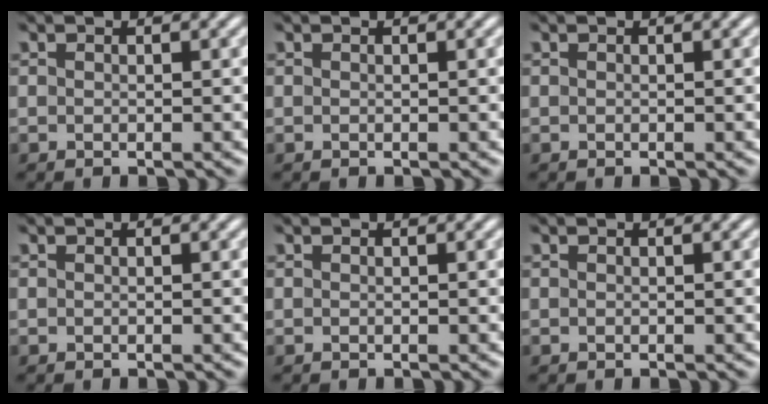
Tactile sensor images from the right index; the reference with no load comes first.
{"total": 0.0}
{"total": 0.0}
{"total": 0.0}
{"total": 0.0}
{"total": 0.0}